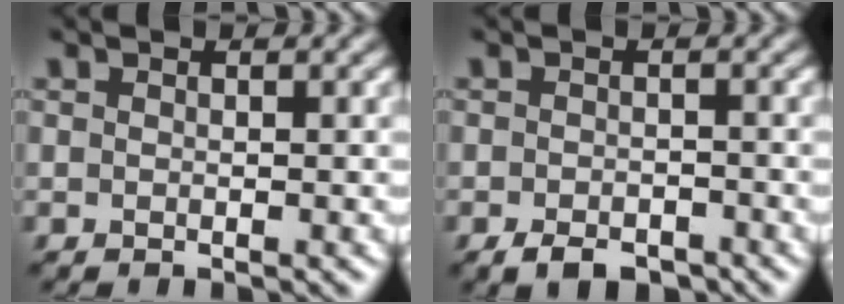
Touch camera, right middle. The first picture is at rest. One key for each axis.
{"total": 2.9, "fx": -2.2, "fy": 1.3, "fz": 1.5, "tx": -0.023, "ty": -0.005, "tz": -0.034}